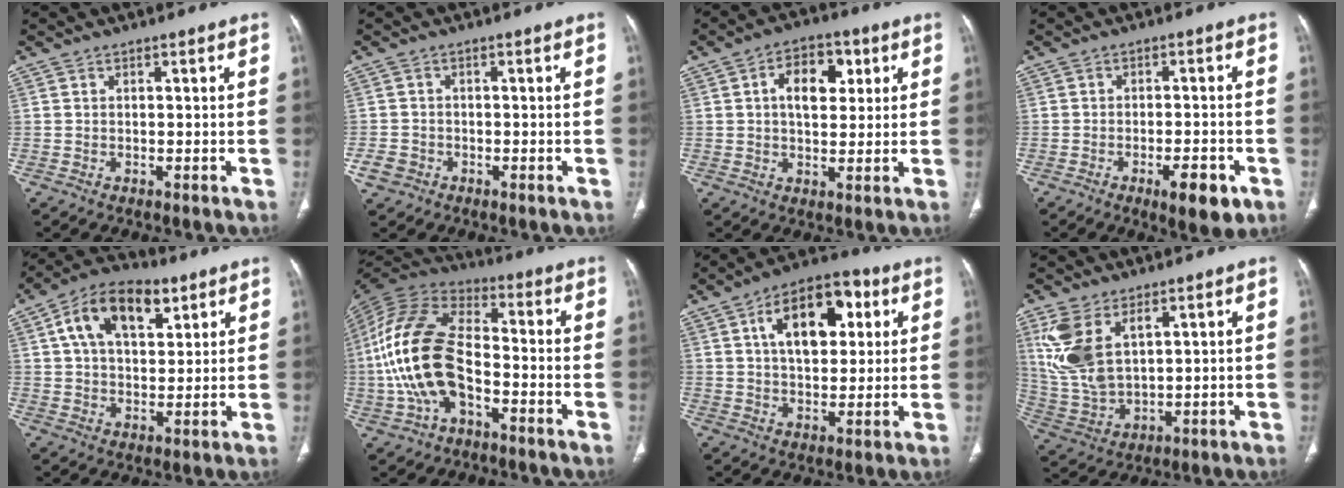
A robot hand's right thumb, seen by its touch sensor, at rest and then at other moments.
{"total": 3.0, "force": [-1.4, 2.5, 1.0], "torque": [-0.015, 0.011, -0.023]}
{"total": 9.3, "force": [2.6, 5.8, 6.8], "torque": [-0.076, 0.003, 0.038]}
{"total": 7.4, "force": [-3.5, 2.5, 6.0], "torque": [-0.080, 0.006, -0.045]}
{"total": 14.6, "force": [6.2, 8.4, 10.2], "torque": [-0.147, 0.001, 0.104]}
{"total": 18.4, "force": [-4.0, 10.2, 14.8], "torque": [-0.303, 0.032, -0.075]}
{"total": 15.5, "force": [5.0, 8.8, 11.7], "torque": [-0.153, 0.007, 0.075]}
{"total": 12.1, "force": [5.0, 6.4, 9.0], "torque": [-0.194, -0.012, 0.118]}